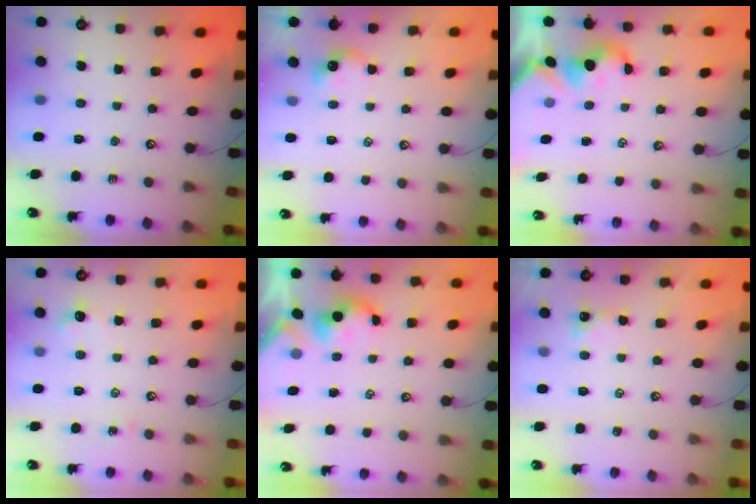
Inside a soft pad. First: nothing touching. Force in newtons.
{"total": 2.8, "press": 2.8, "slide": 0.1}
{"total": 0.9, "press": 0.8, "slide": 0.4}
{"total": 3.5, "press": 3.4, "slide": 0.6}
{"total": 0.0}
{"total": 0.0}